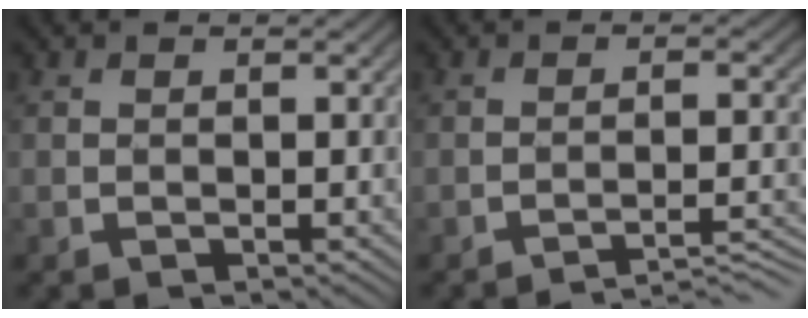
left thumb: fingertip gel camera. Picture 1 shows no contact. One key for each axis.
{"total": 4.3, "fx": -3.4, "fy": 0.5, "fz": 2.7, "tx": -0.043, "ty": 0.012, "tz": -0.056}